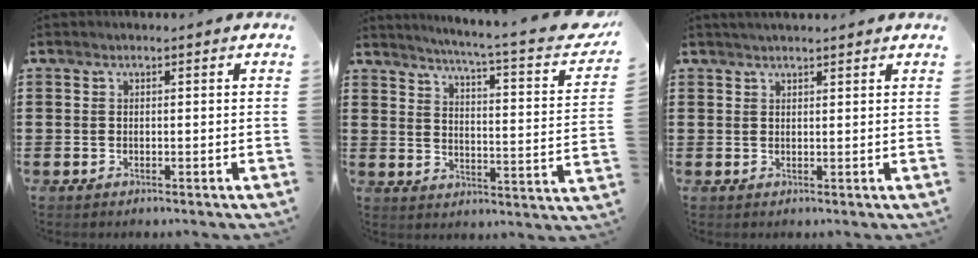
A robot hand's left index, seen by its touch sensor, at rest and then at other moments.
{"total": 5.5, "force": [4.4, -0.9, 3.2], "torque": [-0.065, -0.046, 0.063]}
{"total": 1.3, "force": [1.2, 0.0, 0.3], "torque": [-0.008, 0.002, 0.023]}